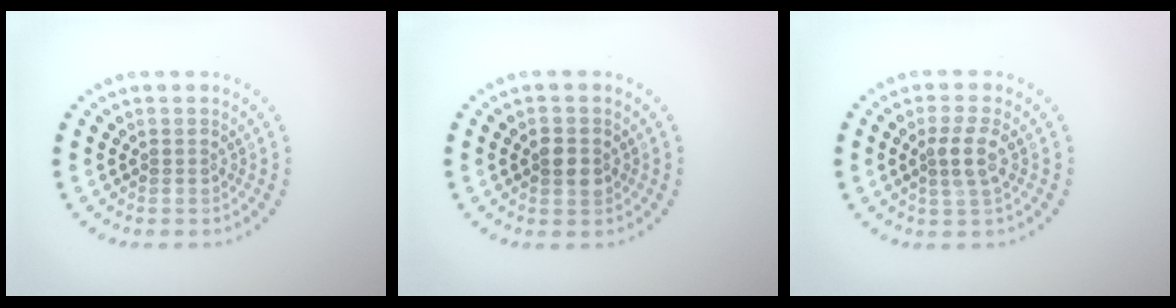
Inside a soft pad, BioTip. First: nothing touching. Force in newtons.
{"total": 1.7, "press": 1.7, "slide": 0.2}
{"total": 2.5, "press": 2.2, "slide": 1.1}